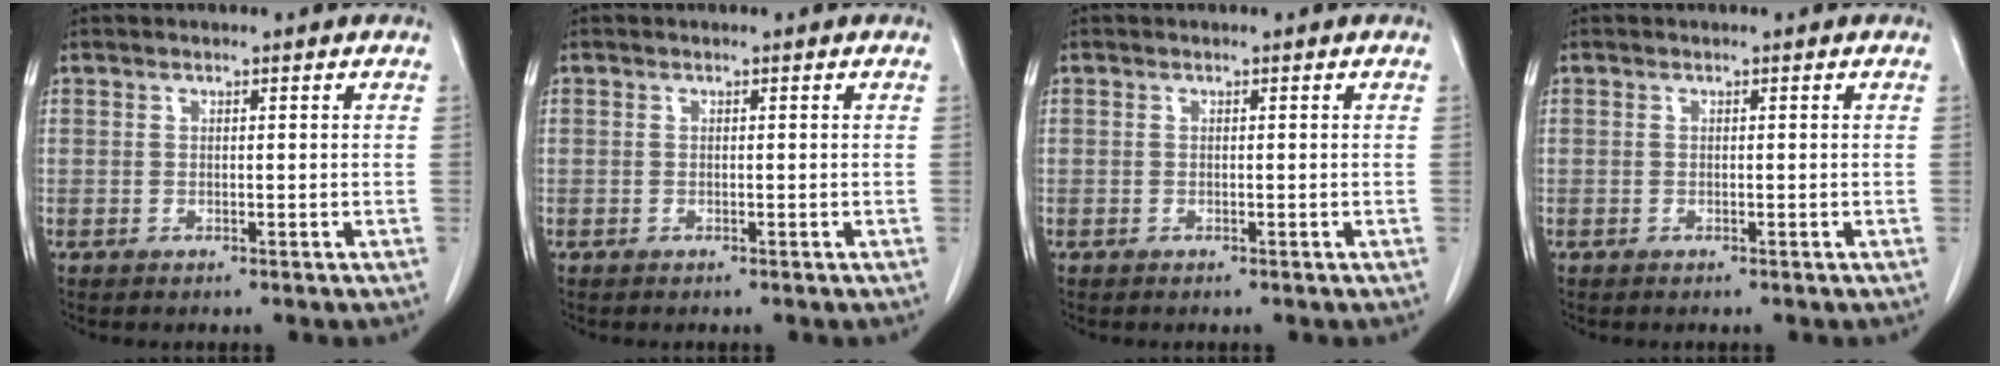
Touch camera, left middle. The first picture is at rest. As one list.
[{"total": 0.0}, {"total": 0.0}, {"total": 0.0}]